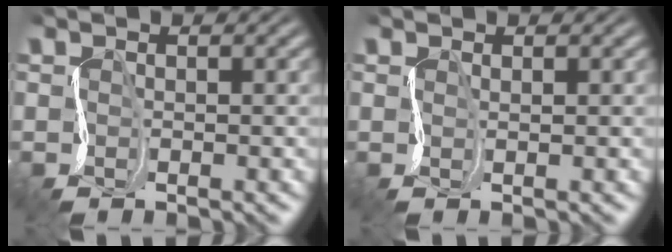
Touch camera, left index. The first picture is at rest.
{"total": 0.7, "force": [0.6, -0.2, -0.1], "torque": [-0.001, 0.006, 0.015]}